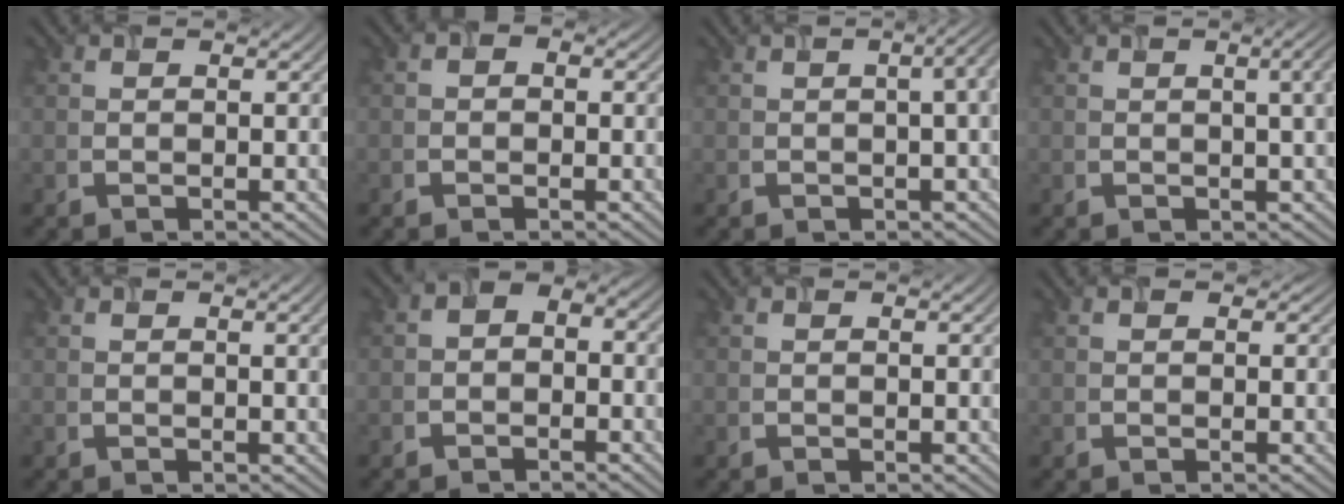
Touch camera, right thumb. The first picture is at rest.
{"total": 1.2, "force": [-0.4, 0.9, 0.6], "torque": [-0.011, -0.001, -0.012]}
{"total": 3.7, "force": [0.5, 1.1, 3.5], "torque": [-0.041, 0.015, 0.006]}
{"total": 3.0, "force": [0.6, 0.6, 2.8], "torque": [-0.035, 0.010, 0.008]}
{"total": 1.5, "force": [0.5, 0.3, 1.4], "torque": [-0.018, 0.001, 0.008]}
{"total": 3.2, "force": [-0.9, 2.3, 1.9], "torque": [-0.031, 0.007, -0.028]}
{"total": 0.0}
{"total": 0.6, "force": [0.4, 0.4, 0.3], "torque": [-0.005, -0.002, 0.005]}